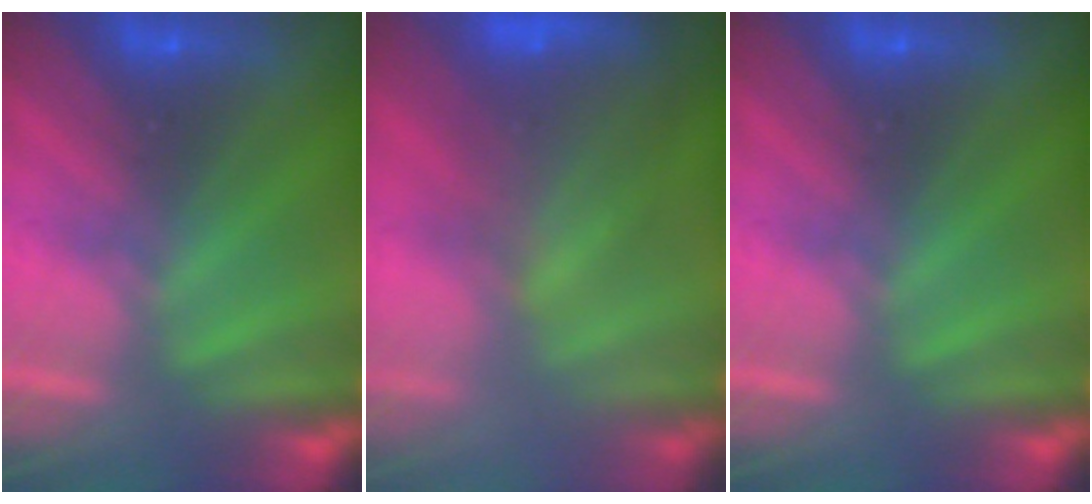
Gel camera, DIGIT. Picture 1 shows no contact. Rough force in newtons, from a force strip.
{"total": 9.1}
{"total": 0.0}